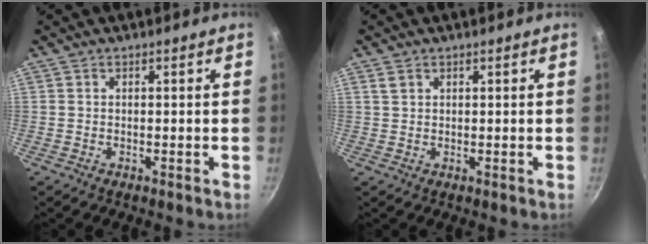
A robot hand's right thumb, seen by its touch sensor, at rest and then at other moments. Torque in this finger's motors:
{"motor_torque": [-0.75, 0.32, 0.02, -0.10, 0.08]}